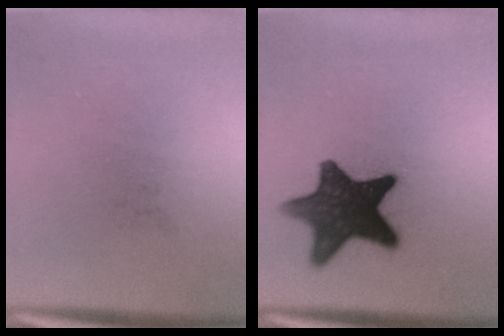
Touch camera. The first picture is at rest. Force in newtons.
{"total": 13.2}